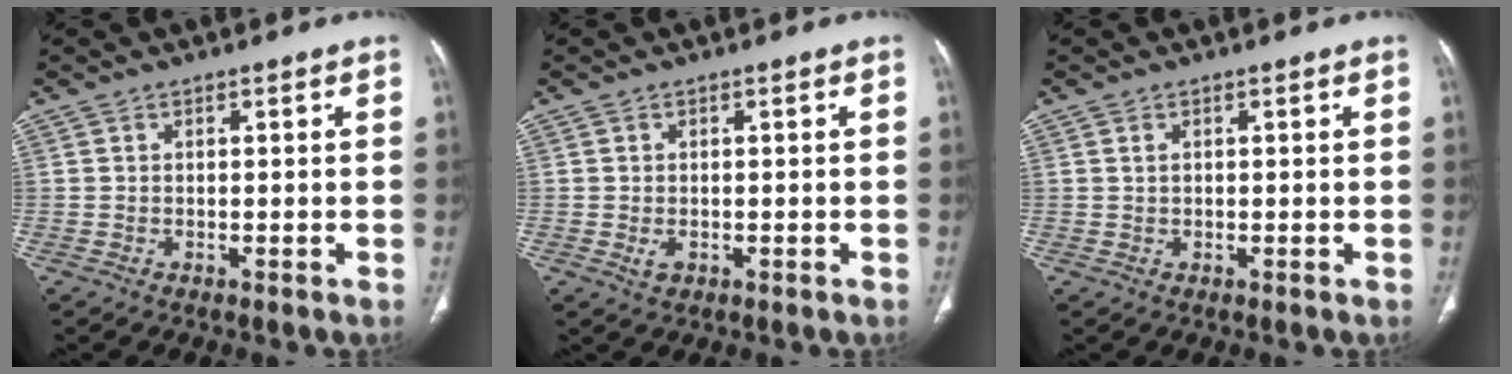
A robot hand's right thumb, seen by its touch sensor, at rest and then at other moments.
{"total": 1.9, "force": [-0.4, 1.3, 1.3], "torque": [-0.020, -0.001, -0.001]}
{"total": 0.9, "force": [0.3, 0.6, 0.7], "torque": [-0.014, 0.000, 0.009]}